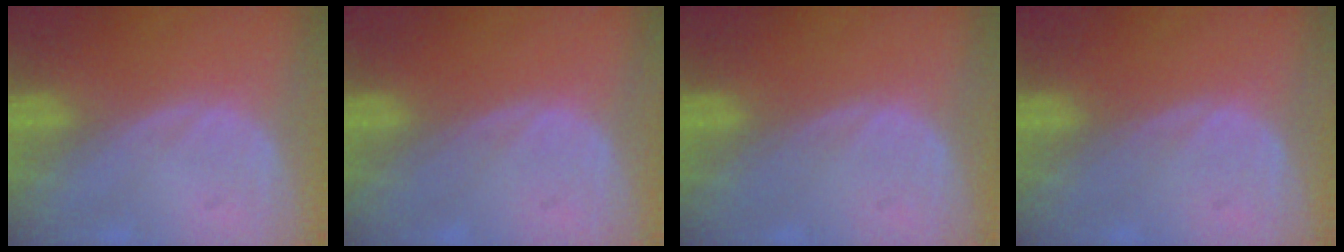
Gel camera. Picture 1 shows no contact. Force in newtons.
{"total": 0.0}
{"total": 0.0}
{"total": 0.0}